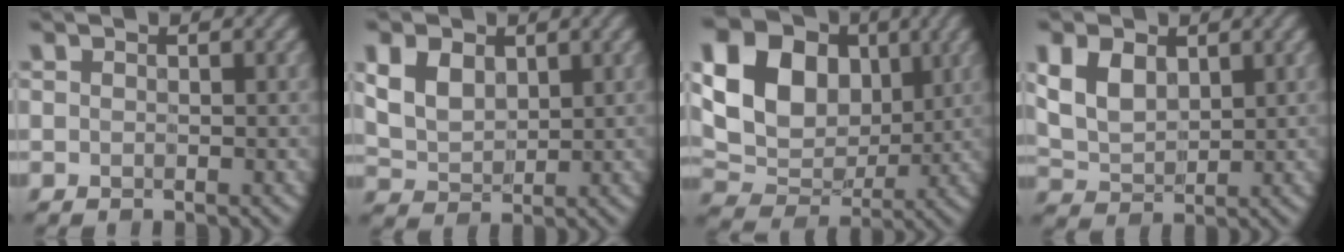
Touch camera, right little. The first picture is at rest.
{"total": 3.7, "force": [1.0, 2.5, 2.4], "torque": [-0.058, -0.006, 0.020]}
{"total": 12.2, "force": [2.7, 9.1, 7.7], "torque": [-0.155, 0.022, 0.039]}
{"total": 4.1, "force": [1.1, 2.7, 2.9], "torque": [-0.068, -0.005, 0.021]}